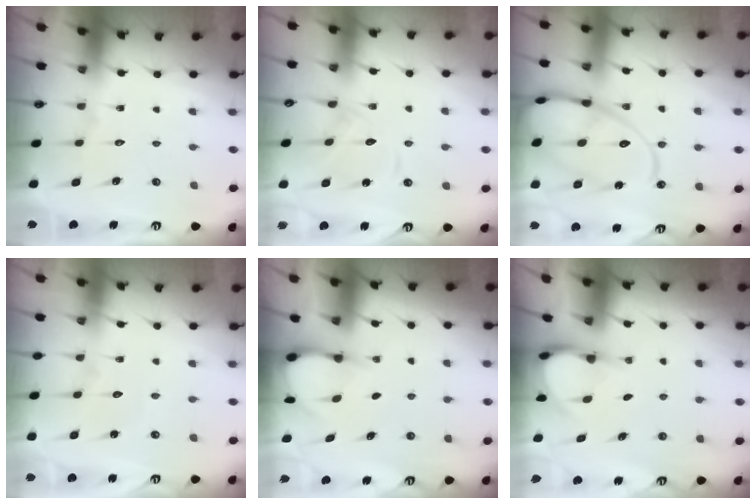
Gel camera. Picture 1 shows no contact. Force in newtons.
{"total": 11.6, "press": 11.6, "slide": 1.0}
{"total": 18.5, "press": 18.4, "slide": 1.9}
{"total": 3.3, "press": 3.3, "slide": 0.1}
{"total": 3.2, "press": 3.2, "slide": 0.4}
{"total": 3.8, "press": 3.7, "slide": 0.3}